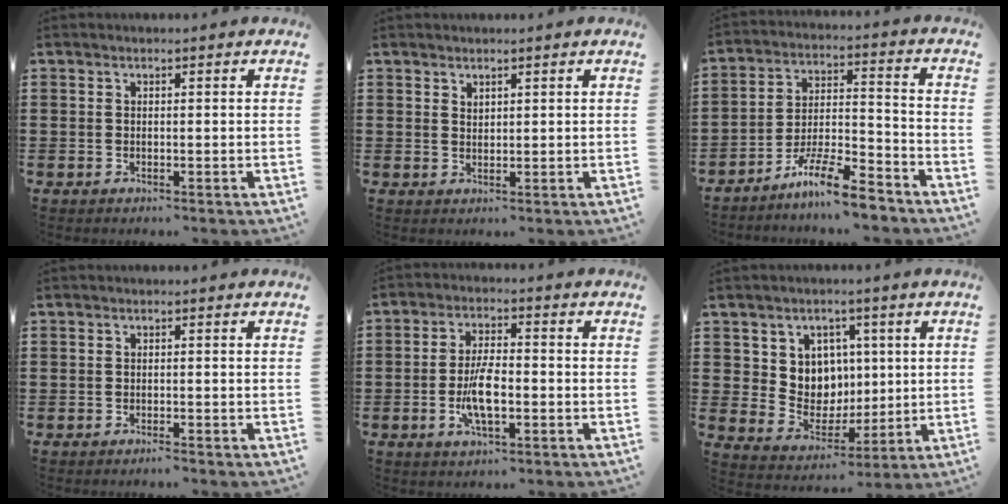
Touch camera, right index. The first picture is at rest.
{"total": 1.3, "force": [1.2, 0.5, 0.1], "torque": [-0.003, 0.002, 0.023]}
{"total": 9.9, "force": [-8.4, 1.1, 5.2], "torque": [-0.093, 0.021, -0.160]}
{"total": 0.7, "force": [-0.6, 0.0, 0.3], "torque": [-0.008, -0.004, -0.012]}
{"total": 7.2, "force": [-1.7, 2.6, 6.5], "torque": [-0.136, -0.004, -0.036]}
{"total": 7.1, "force": [2.5, 6.5, 1.2], "torque": [-0.048, -0.013, 0.047]}